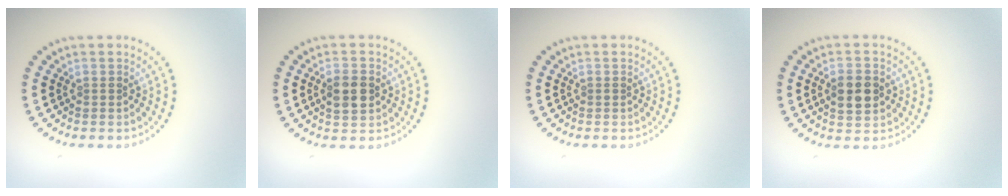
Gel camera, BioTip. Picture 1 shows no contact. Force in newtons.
{"total": 2.9, "press": 2.9, "slide": 0.1}
{"total": 0.0}
{"total": 3.4, "press": 3.4, "slide": 0.1}